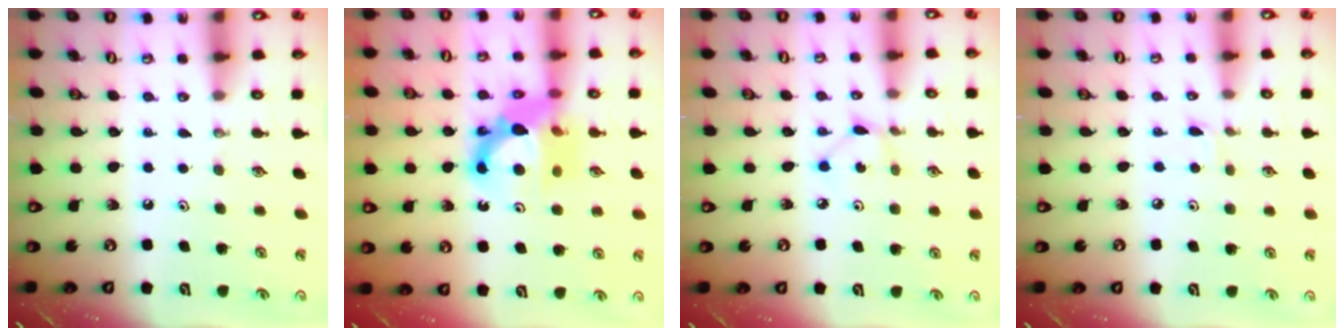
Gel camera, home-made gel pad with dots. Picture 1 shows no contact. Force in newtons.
{"total": 12.7, "press": 12.5, "slide": 2.1}
{"total": 2.0, "press": 2.0, "slide": 0.2}
{"total": 1.9, "press": 1.9, "slide": 0.2}